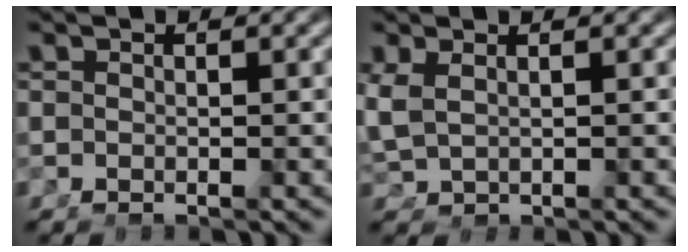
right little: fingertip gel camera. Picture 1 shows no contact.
{"total": 2.0, "force": [0.6, 1.1, 1.5], "torque": [-0.044, -0.004, 0.028]}